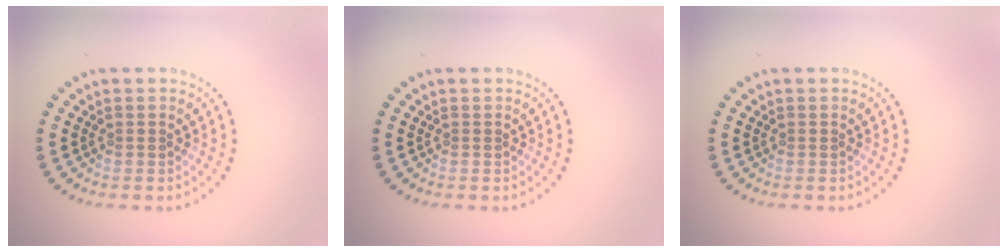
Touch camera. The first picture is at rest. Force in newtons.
{"total": 0.0}
{"total": 0.0}